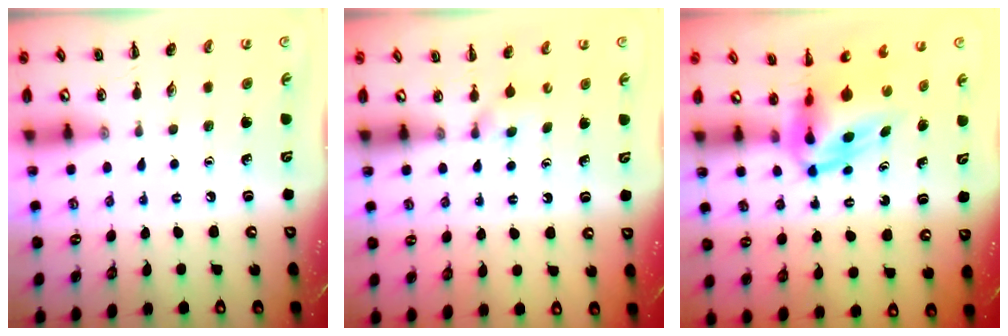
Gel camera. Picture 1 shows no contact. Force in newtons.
{"total": 2.4, "press": 2.1, "slide": 1.0}
{"total": 5.0, "press": 4.8, "slide": 1.3}